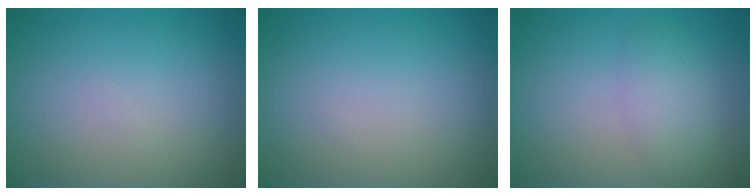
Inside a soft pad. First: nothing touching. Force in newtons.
{"total": 0.0}
{"total": 2.5, "press": 2.5, "slide": 0.1}